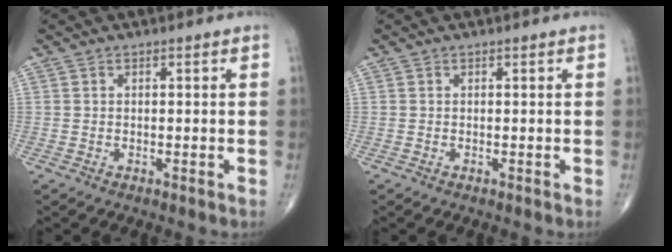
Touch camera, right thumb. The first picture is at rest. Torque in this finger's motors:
{"motor_torque": [-0.38, 0.27, 0.22, 0.17, -0.03]}